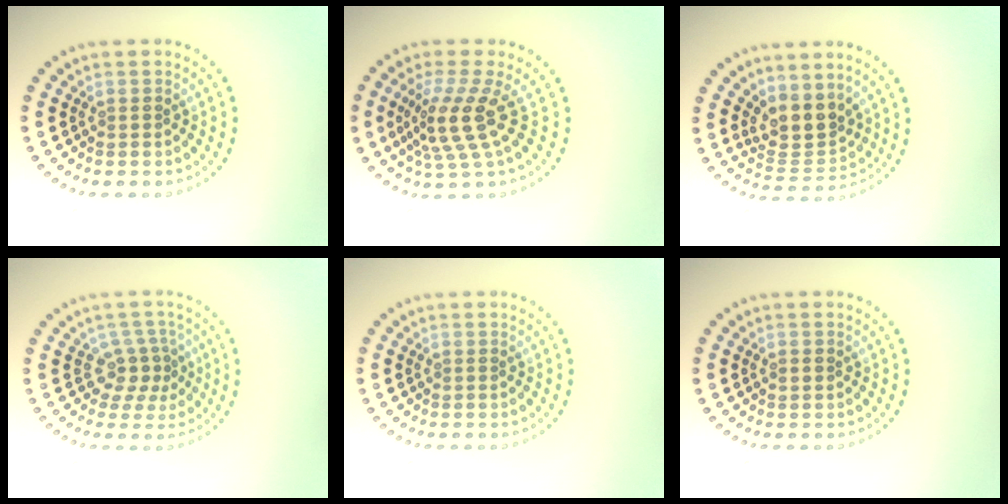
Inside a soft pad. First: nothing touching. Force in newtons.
{"total": 4.3, "press": 3.0, "slide": 3.0}
{"total": 3.5, "press": 2.7, "slide": 2.2}
{"total": 2.6, "press": 1.8, "slide": 1.9}
{"total": 0.0}
{"total": 0.8, "press": 0.8, "slide": 0.1}